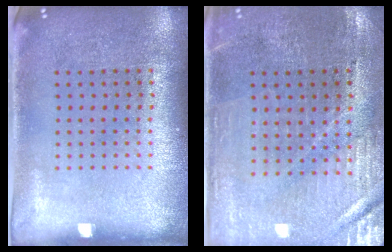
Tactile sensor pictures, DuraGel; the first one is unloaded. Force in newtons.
{"total": 0.9, "press": 0.8, "slide": 0.3}